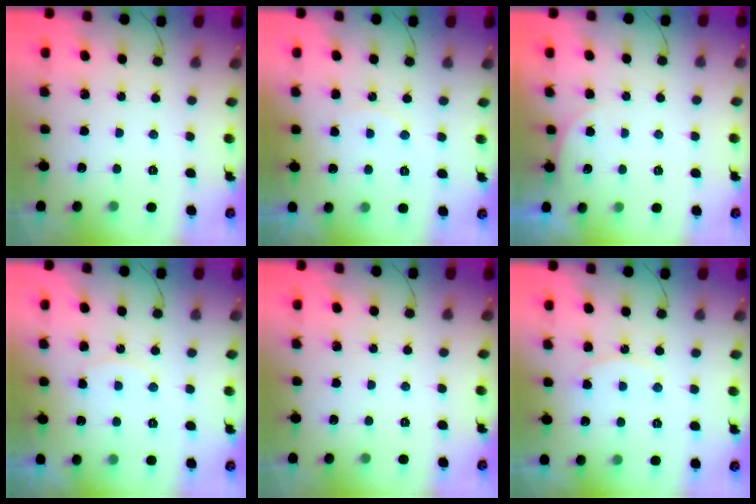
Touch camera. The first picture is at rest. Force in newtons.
{"total": 5.3, "press": 5.3, "slide": 0.6}
{"total": 3.3, "press": 2.5, "slide": 2.2}
{"total": 6.4, "press": 6.4, "slide": 0.7}
{"total": 0.0}
{"total": 6.6, "press": 6.6, "slide": 0.7}